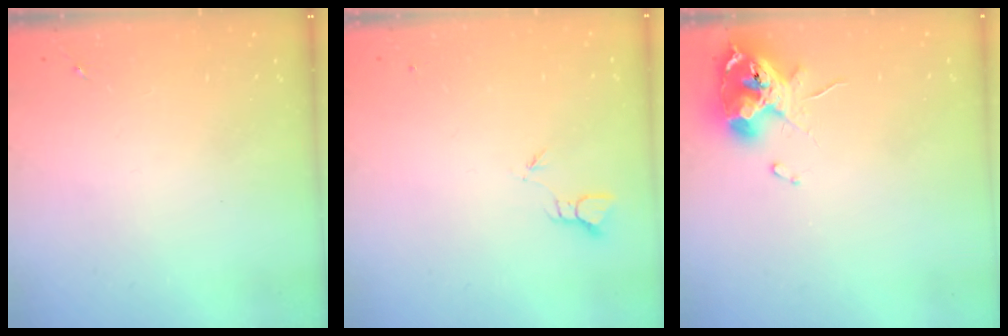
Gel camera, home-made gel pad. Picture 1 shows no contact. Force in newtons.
{"total": 1.9, "press": 1.9, "slide": 0.1}
{"total": 11.2, "press": 11.2, "slide": 1.3}